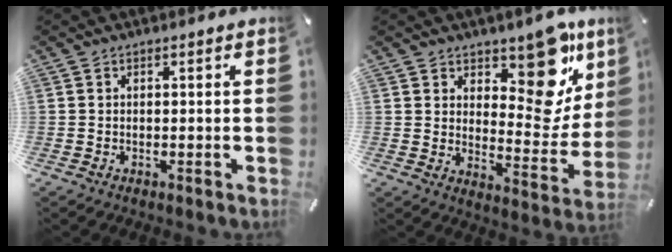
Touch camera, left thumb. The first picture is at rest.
{"total": 15.8, "force": [9.9, 8.4, 9.0], "torque": [-0.088, -0.090, 0.167]}